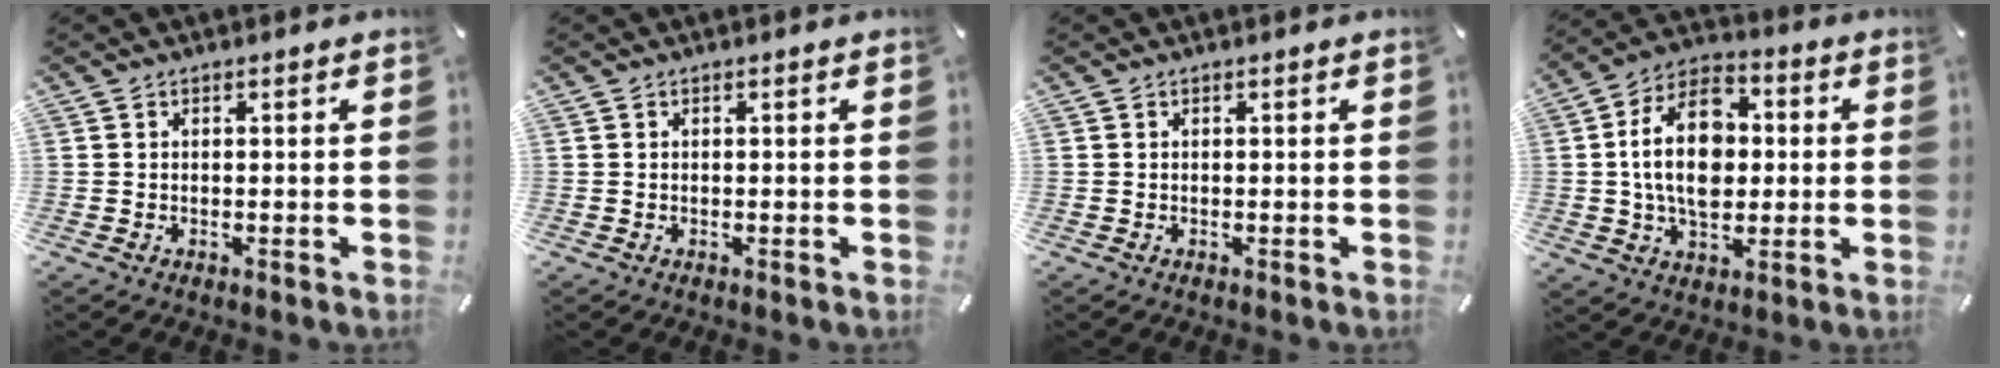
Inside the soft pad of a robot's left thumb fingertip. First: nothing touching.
{"total": 0.0}
{"total": 0.0}
{"total": 15.8, "force": [0.9, 10.8, 11.6], "torque": [-0.231, 0.008, 0.014]}